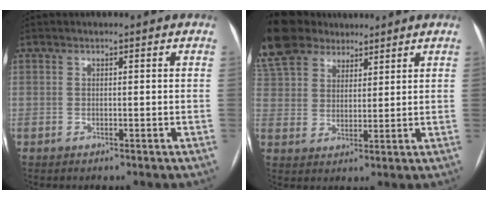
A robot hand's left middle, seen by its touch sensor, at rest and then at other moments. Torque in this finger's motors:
{"motor_torque": [0.71, 0.00, 1.06, 0.21]}